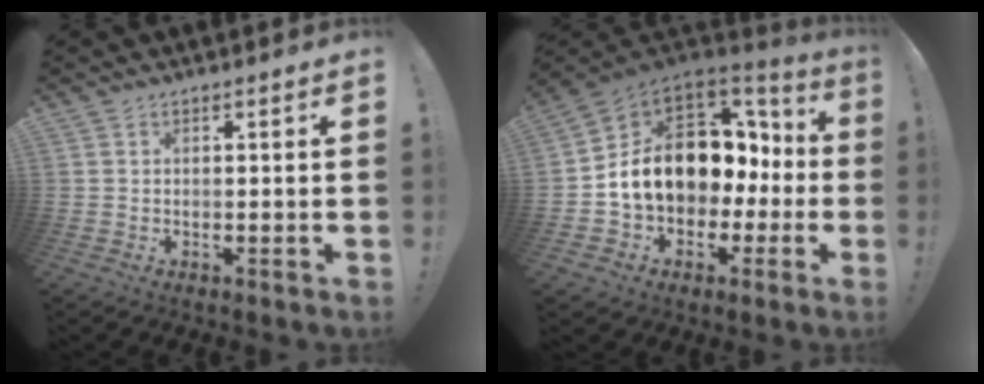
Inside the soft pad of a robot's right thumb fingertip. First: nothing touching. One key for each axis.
{"total": 16.5, "fx": 2.4, "fy": 12.8, "fz": 10.1, "tx": -0.134, "ty": -0.008, "tz": 0.075}